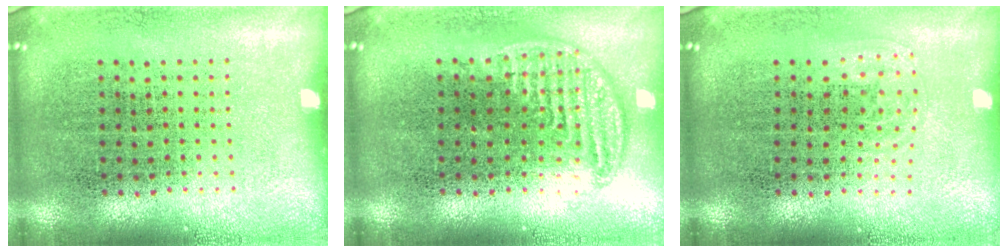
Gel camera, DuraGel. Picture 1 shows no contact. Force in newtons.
{"total": 1.0, "press": 1.0, "slide": 0.4}
{"total": 0.9, "press": 0.6, "slide": 0.7}